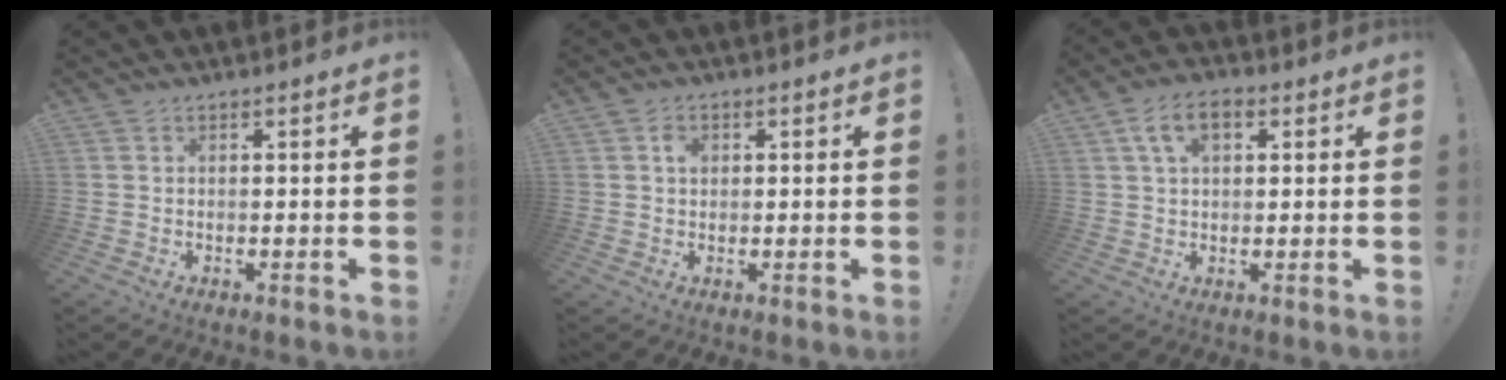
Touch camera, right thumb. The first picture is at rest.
{"total": 2.3, "force": [0.4, 1.8, 1.4], "torque": [-0.014, 0.000, 0.003]}
{"total": 7.9, "force": [2.8, 4.3, 6.0], "torque": [-0.094, 0.006, 0.051]}